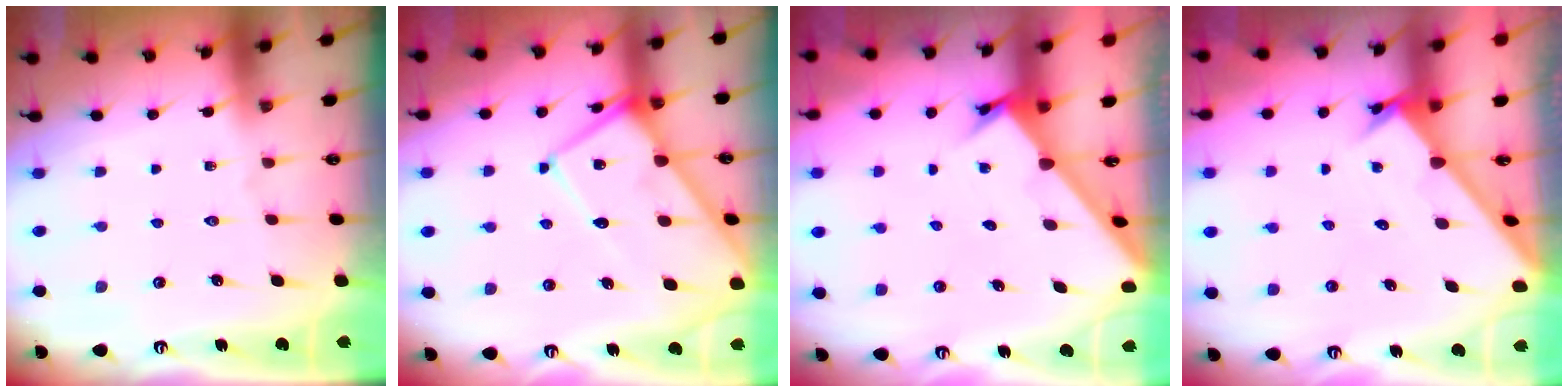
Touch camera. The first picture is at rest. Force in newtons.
{"total": 12.5, "press": 12.4, "slide": 1.3}
{"total": 1.9, "press": 1.9, "slide": 0.2}
{"total": 2.3, "press": 2.3, "slide": 0.0}